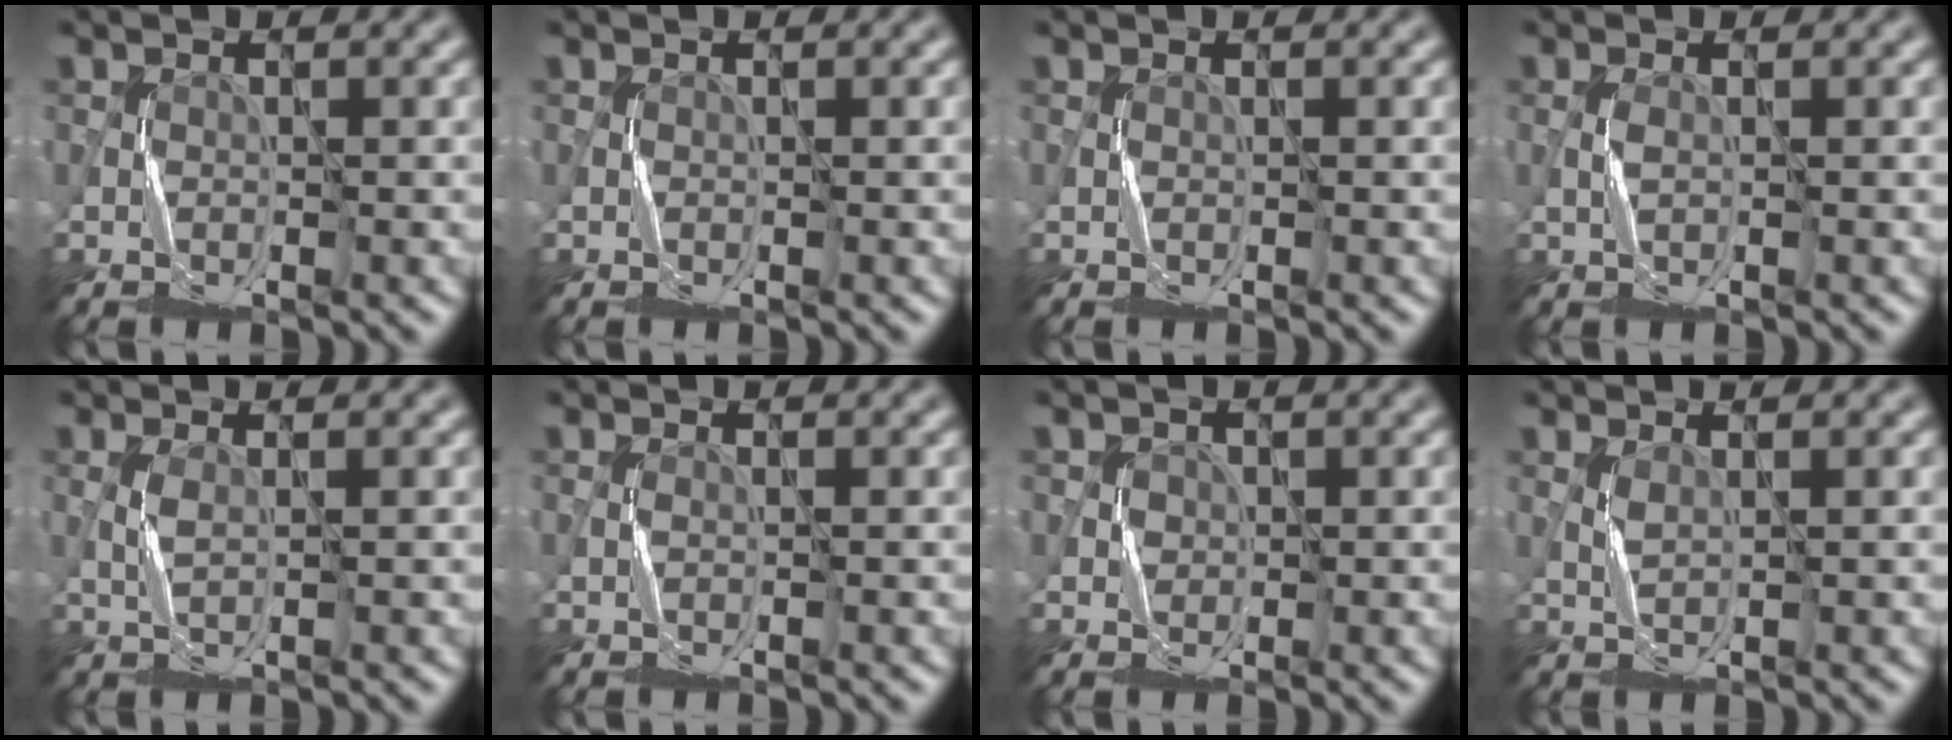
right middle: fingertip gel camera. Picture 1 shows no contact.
{"total": 0.0}
{"total": 0.0}
{"total": 0.6, "force": [0.1, 0.0, 0.6], "torque": [-0.018, 0.002, 0.002]}
{"total": 0.9, "force": [0.4, 0.0, 0.8], "torque": [-0.025, 0.002, 0.009]}
{"total": 0.0}
{"total": 1.0, "force": [0.2, 0.9, -0.2], "torque": [0.012, -0.001, 0.005]}
{"total": 0.7, "force": [0.7, -0.2, 0.3], "torque": [-0.015, -0.001, 0.016]}